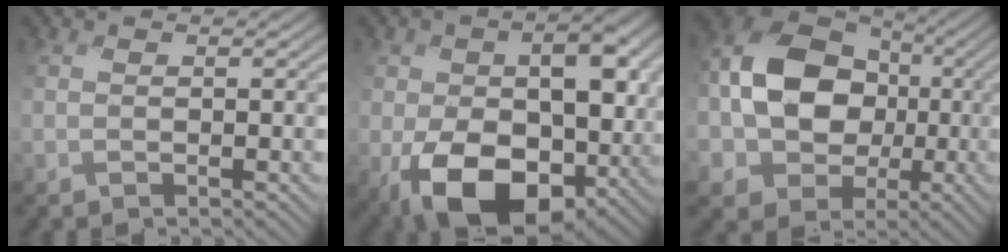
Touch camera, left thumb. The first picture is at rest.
{"total": 17.0, "force": [-3.4, 11.3, 12.2], "torque": [-0.176, -0.049, -0.044]}
{"total": 13.8, "force": [-0.8, 11.3, 8.0], "torque": [-0.163, -0.005, -0.030]}